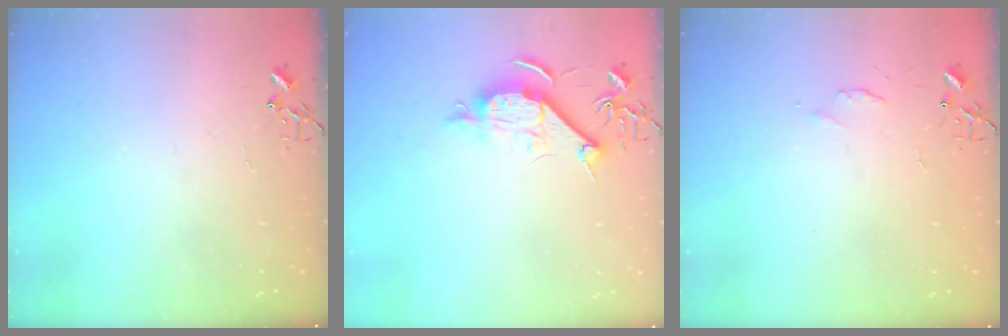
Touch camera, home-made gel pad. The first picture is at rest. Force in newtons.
{"total": 9.5, "press": 9.5, "slide": 0.9}
{"total": 4.1, "press": 4.1, "slide": 0.7}